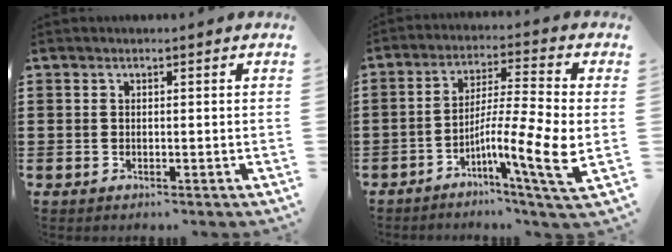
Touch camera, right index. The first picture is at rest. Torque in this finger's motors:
{"motor_torque": [2.14, 0.00, 0.29, 0.21]}